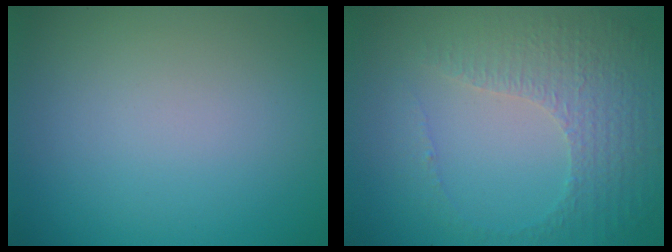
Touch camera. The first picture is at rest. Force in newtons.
{"total": 4.4, "press": 3.1, "slide": 3.1}